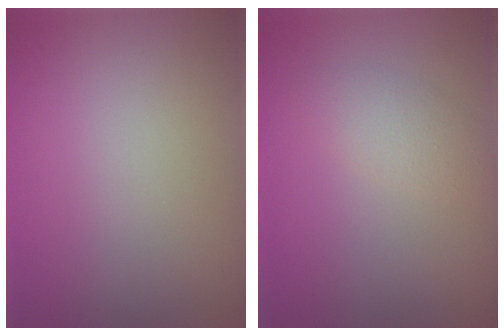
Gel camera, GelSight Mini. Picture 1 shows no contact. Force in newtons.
{"total": 2.1, "press": 2.1, "slide": 0.1}